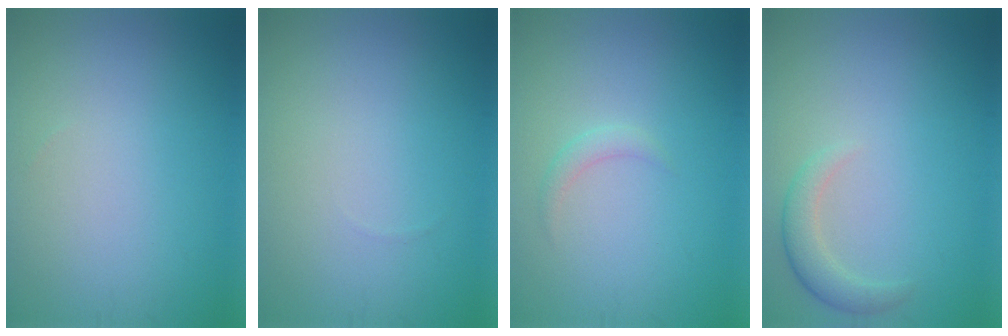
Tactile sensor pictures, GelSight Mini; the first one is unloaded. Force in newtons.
{"total": 0.0}
{"total": 1.1, "press": 1.1, "slide": 0.1}
{"total": 2.3, "press": 2.3, "slide": 0.3}